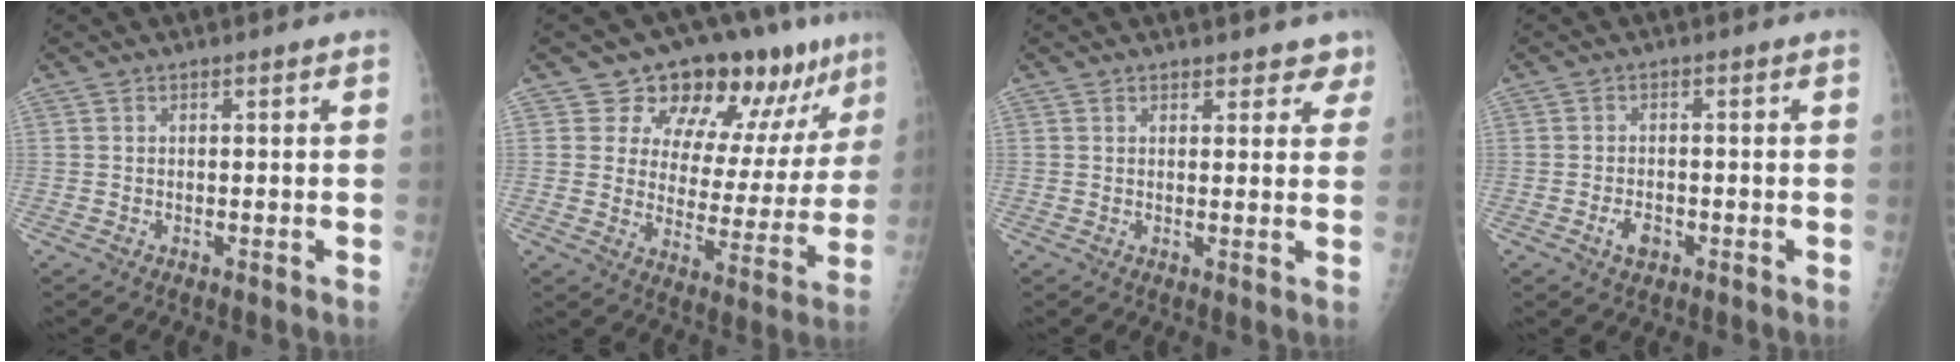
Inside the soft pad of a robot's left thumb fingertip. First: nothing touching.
{"total": 16.7, "force": [11.6, 8.2, 8.9], "torque": [-0.061, -0.064, 0.155]}
{"total": 4.1, "force": [3.5, 2.0, 0.7], "torque": [0.033, -0.016, 0.031]}
{"total": 3.1, "force": [-1.4, 2.0, 2.0], "torque": [-0.028, 0.005, -0.022]}